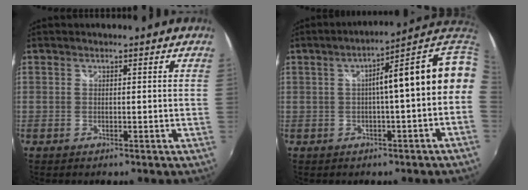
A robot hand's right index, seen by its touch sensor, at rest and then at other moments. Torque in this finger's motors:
{"motor_torque": [1.01, -0.40, 0.43, 0.13]}